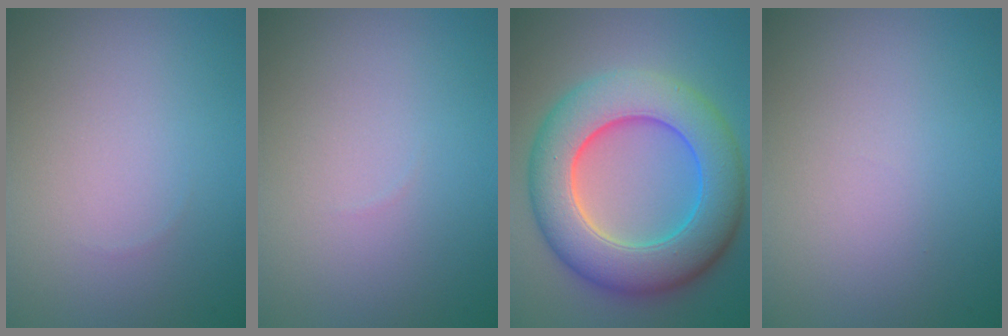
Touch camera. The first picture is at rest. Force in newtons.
{"total": 0.0}
{"total": 10.3, "press": 10.3, "slide": 0.3}
{"total": 0.0}